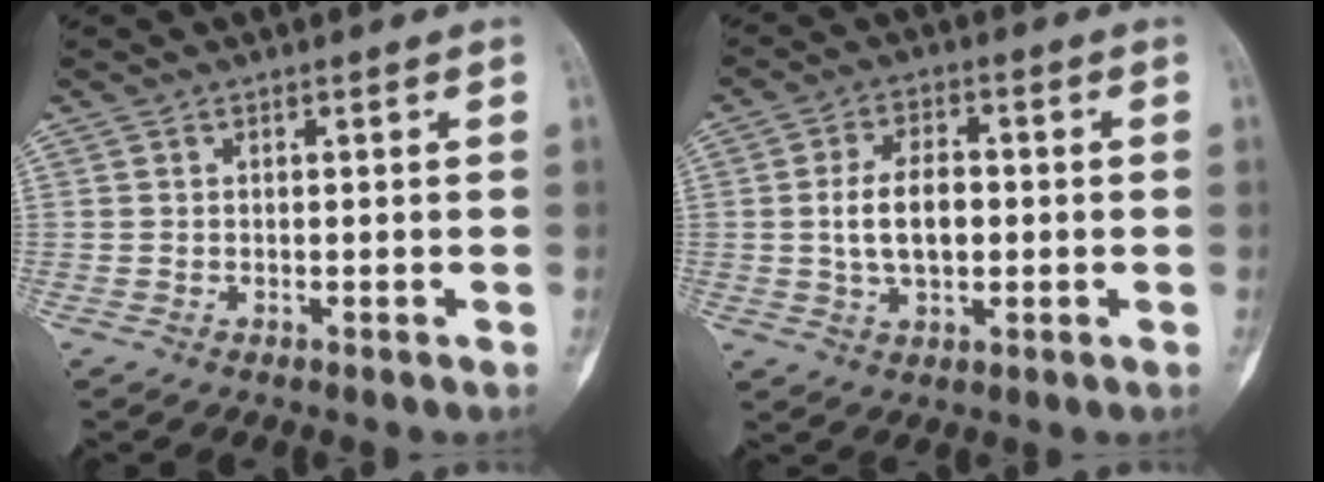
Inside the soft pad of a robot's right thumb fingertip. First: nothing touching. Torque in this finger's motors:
{"motor_torque": [0.47, 0.43, 0.55, -0.08, 0.22]}